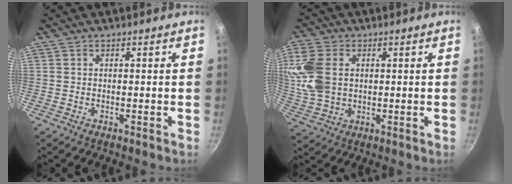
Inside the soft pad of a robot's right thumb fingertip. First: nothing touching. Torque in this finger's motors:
{"motor_torque": [1.88, 2.23, 0.98, -0.18, 0.18]}